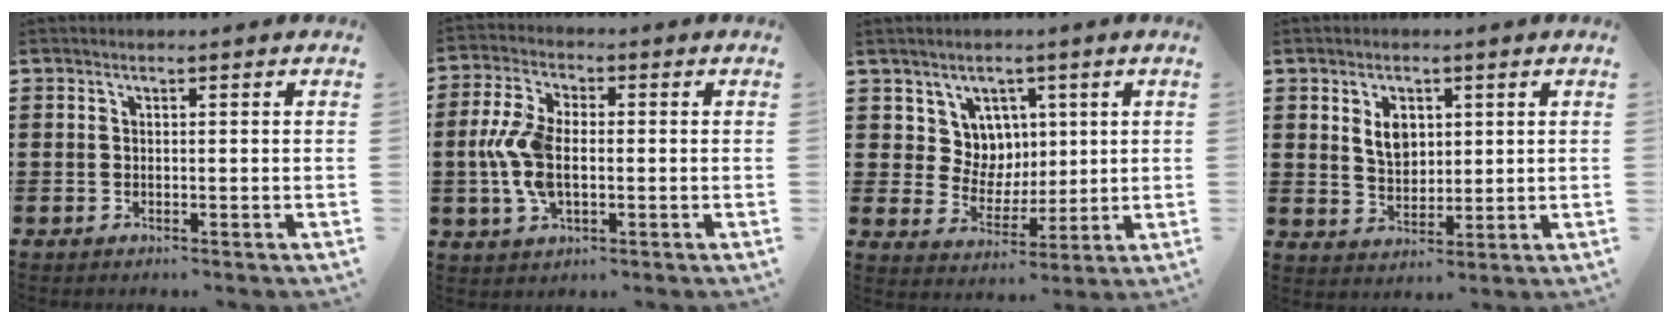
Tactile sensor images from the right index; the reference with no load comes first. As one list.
[{"total": 8.3, "force": [-0.7, 4.6, 6.9], "torque": [-0.167, 0.000, -0.020]}, {"total": 6.8, "force": [3.0, 6.0, 1.5], "torque": [-0.055, 0.004, 0.056]}, {"total": 4.7, "force": [1.5, 3.2, 3.1], "torque": [-0.064, 0.009, 0.024]}]